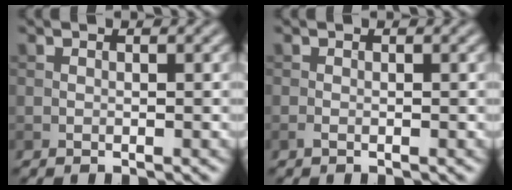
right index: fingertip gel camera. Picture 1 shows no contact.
{"total": 0.5, "force": [-0.2, 0.1, 0.5], "torque": [-0.012, -0.002, -0.005]}